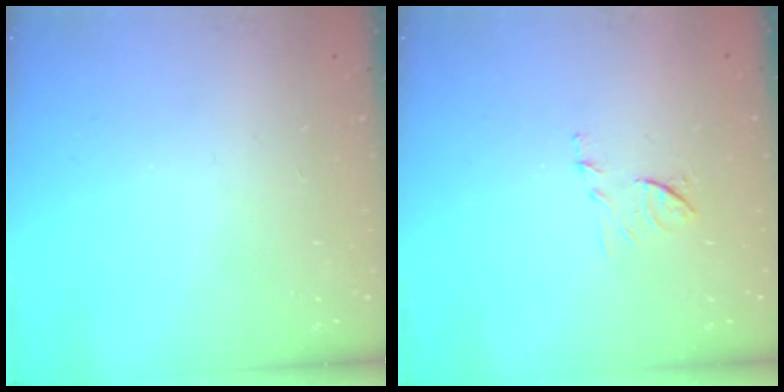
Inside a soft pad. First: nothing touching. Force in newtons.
{"total": 6.6, "press": 6.6, "slide": 0.5}